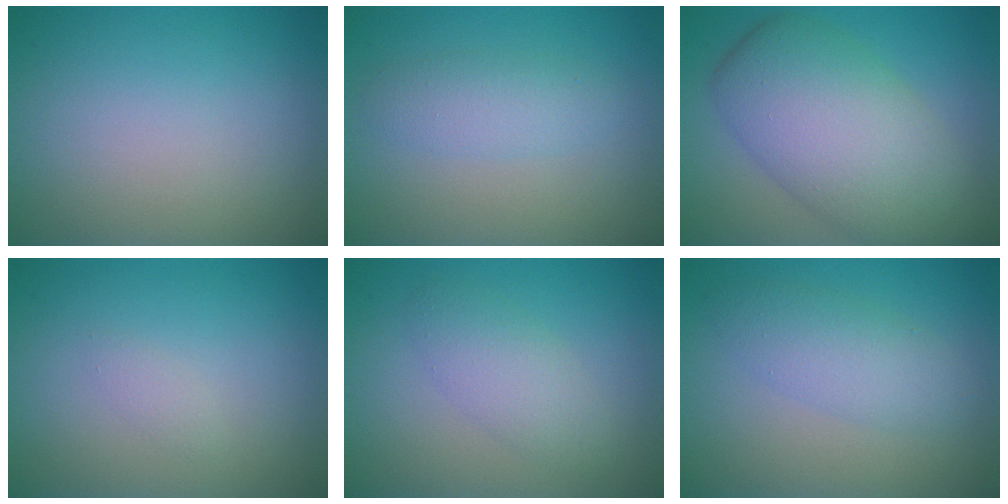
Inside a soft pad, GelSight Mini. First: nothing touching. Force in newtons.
{"total": 2.4, "press": 2.4, "slide": 0.0}
{"total": 9.6, "press": 9.6, "slide": 0.3}
{"total": 0.7, "press": 0.7, "slide": 0.0}
{"total": 2.8, "press": 2.8, "slide": 0.2}
{"total": 3.2, "press": 3.2, "slide": 0.1}